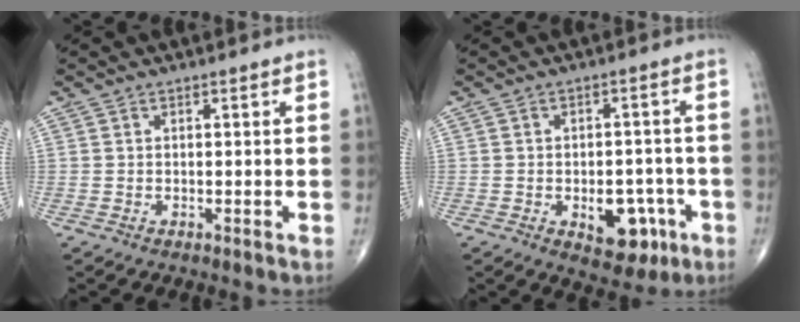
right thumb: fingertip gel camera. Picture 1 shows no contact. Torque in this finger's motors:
{"motor_torque": [2.68, 1.82, 0.85, -0.17, 0.15]}